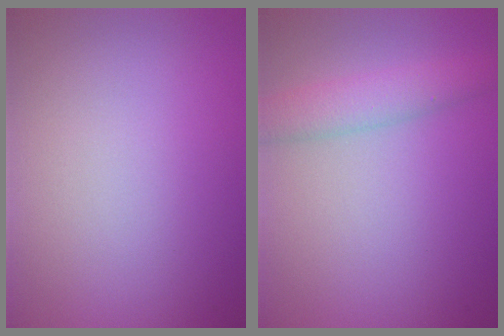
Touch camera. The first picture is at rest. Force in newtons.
{"total": 2.9, "press": 2.9, "slide": 0.1}